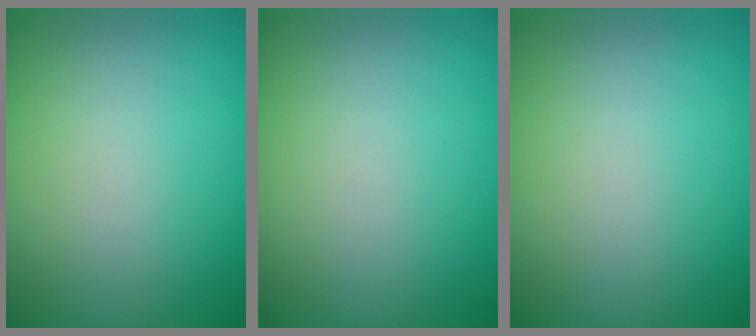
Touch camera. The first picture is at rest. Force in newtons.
{"total": 0.0}
{"total": 0.0}